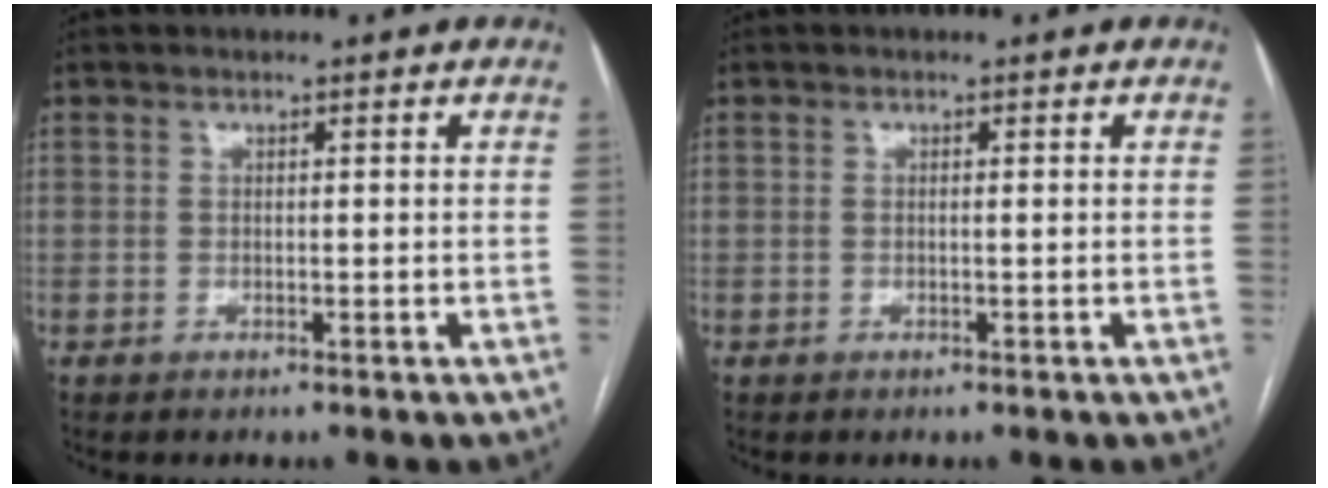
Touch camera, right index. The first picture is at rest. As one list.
[{"total": 0.7, "force": [0.0, 0.1, 0.7], "torque": [-0.015, -0.001, 0.001]}]